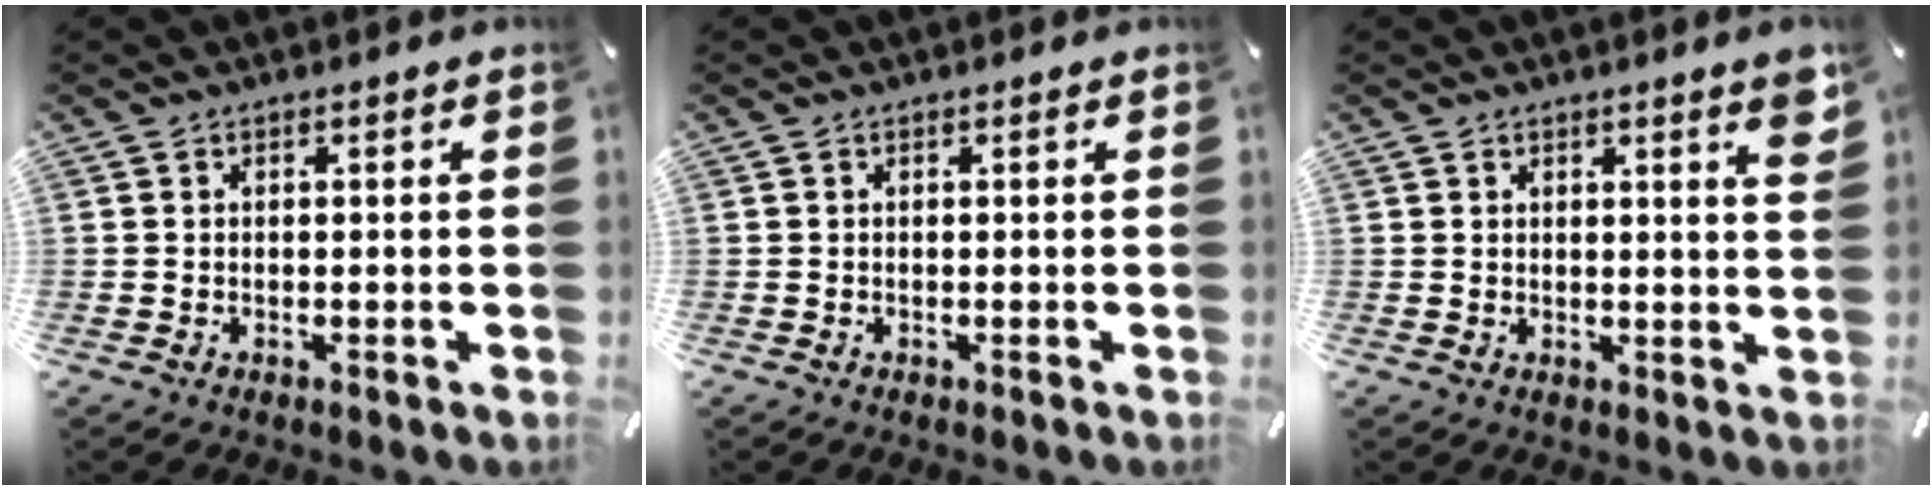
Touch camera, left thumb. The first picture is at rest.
{"total": 0.0}
{"total": 3.3, "force": [2.0, 0.7, 2.5], "torque": [-0.030, -0.010, 0.031]}